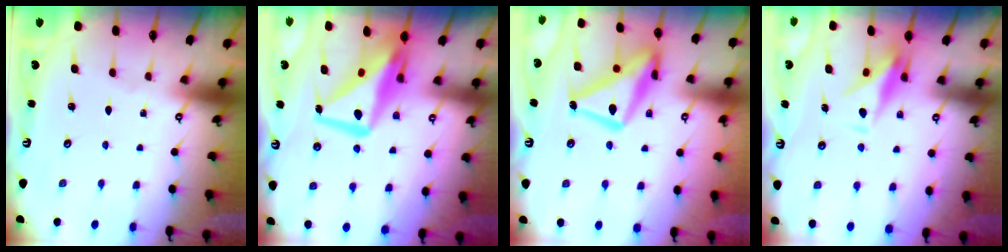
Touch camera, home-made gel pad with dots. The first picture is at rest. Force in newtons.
{"total": 14.9, "press": 14.8, "slide": 1.3}
{"total": 17.9, "press": 17.9, "slide": 1.5}
{"total": 9.5, "press": 9.5, "slide": 0.3}